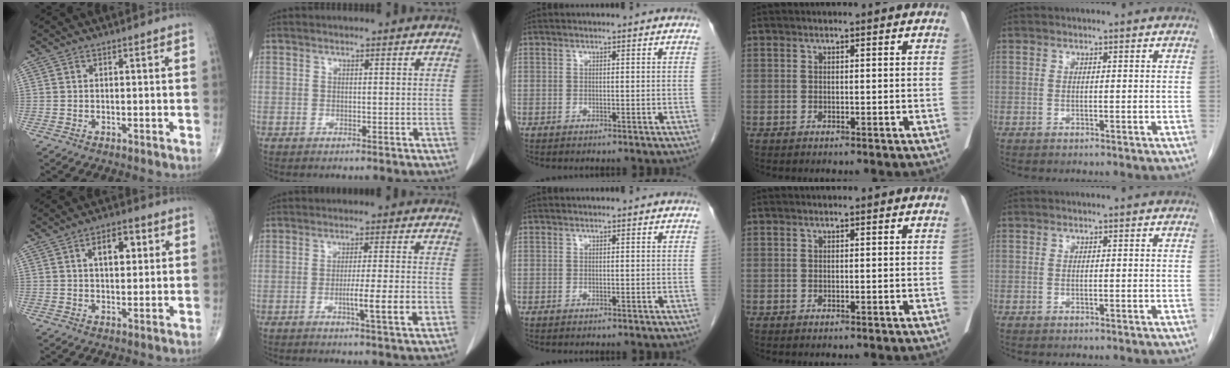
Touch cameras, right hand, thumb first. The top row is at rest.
{"thumb": {"total": 6.8, "force": [2.1, 3.7, 5.3], "torque": [-0.058, 0.002, 0.030]}, "index": {"total": 7.5, "force": [-2.2, -0.3, 7.2], "torque": [-0.110, -0.011, -0.036]}}